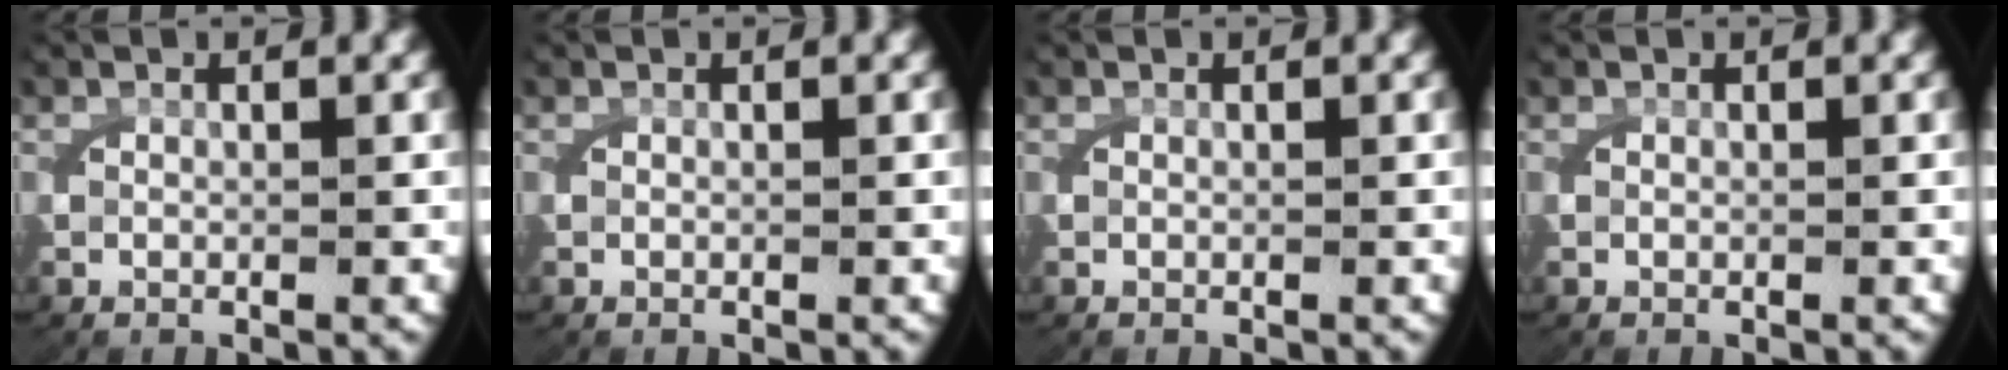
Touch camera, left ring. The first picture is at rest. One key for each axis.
{"total": 0.0}
{"total": 0.0}
{"total": 0.0}